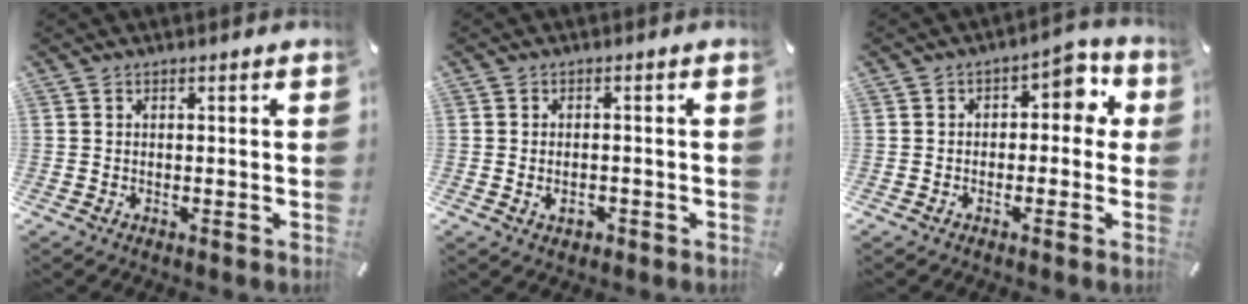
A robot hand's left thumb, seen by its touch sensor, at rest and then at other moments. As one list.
[{"total": 3.0, "force": [-1.0, 2.0, 2.0], "torque": [-0.036, 0.004, -0.014]}, {"total": 5.9, "force": [0.7, 4.0, 4.2], "torque": [-0.055, -0.002, 0.002]}]